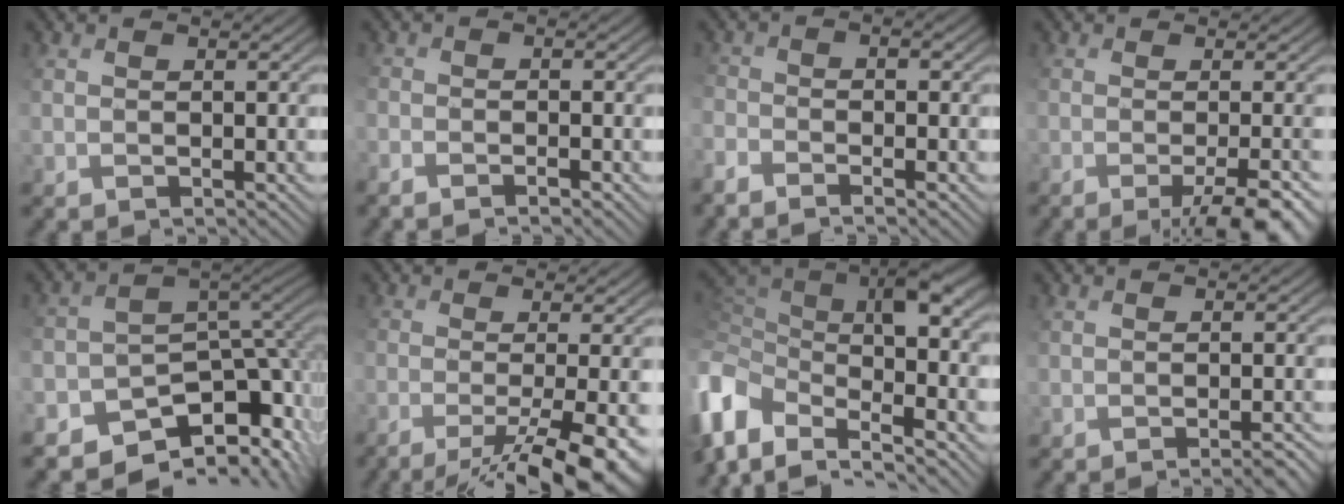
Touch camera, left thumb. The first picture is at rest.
{"total": 3.1, "force": [-2.4, 0.7, 1.8], "torque": [-0.039, -0.006, -0.047]}
{"total": 4.6, "force": [-3.2, 1.3, 2.9], "torque": [-0.068, -0.015, -0.061]}
{"total": 6.8, "force": [-2.6, 1.7, 6.1], "torque": [-0.074, -0.001, -0.038]}
{"total": 11.6, "force": [-7.6, 6.3, 6.3], "torque": [-0.126, -0.017, -0.114]}
{"total": 11.2, "force": [-5.0, 3.0, 9.6], "torque": [-0.131, -0.011, -0.064]}
{"total": 13.1, "force": [-0.7, 8.1, 10.3], "torque": [-0.271, -0.020, 0.007]}
{"total": 1.9, "force": [-1.2, 0.3, 1.5], "torque": [-0.016, 0.003, -0.023]}